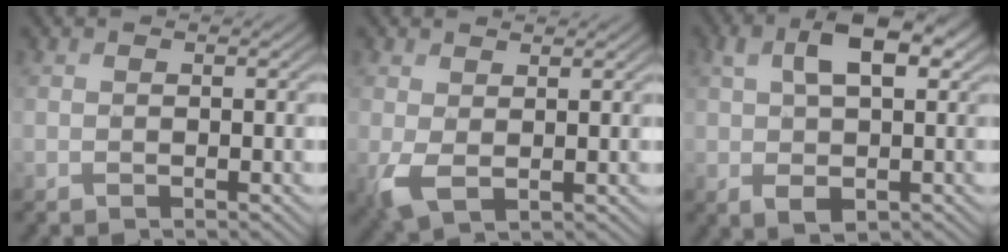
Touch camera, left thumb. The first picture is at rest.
{"total": 3.3, "force": [0.5, 1.7, 2.7], "torque": [-0.076, -0.007, 0.010]}
{"total": 8.0, "force": [1.1, 4.4, 6.6], "torque": [-0.125, 0.002, 0.016]}